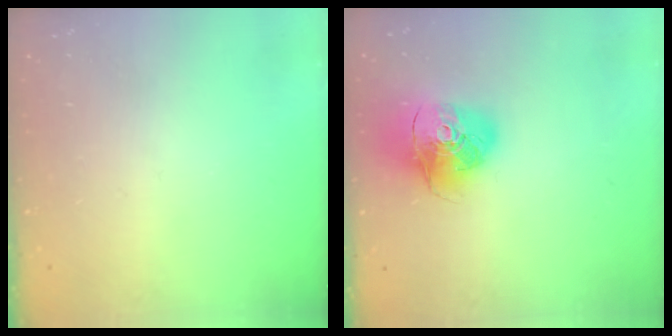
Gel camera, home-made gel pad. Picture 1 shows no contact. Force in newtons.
{"total": 14.5, "press": 14.4, "slide": 1.9}